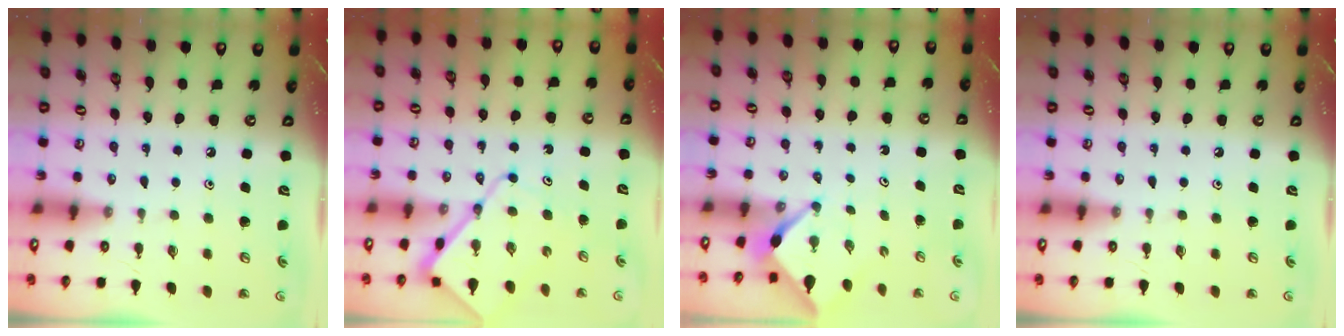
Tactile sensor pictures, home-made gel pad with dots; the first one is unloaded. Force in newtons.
{"total": 10.0, "press": 9.9, "slide": 1.1}
{"total": 2.6, "press": 2.6, "slide": 0.3}
{"total": 0.0}